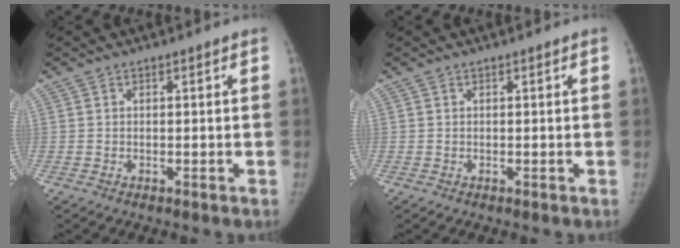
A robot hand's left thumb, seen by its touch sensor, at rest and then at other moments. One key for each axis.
{"total": 0.0}